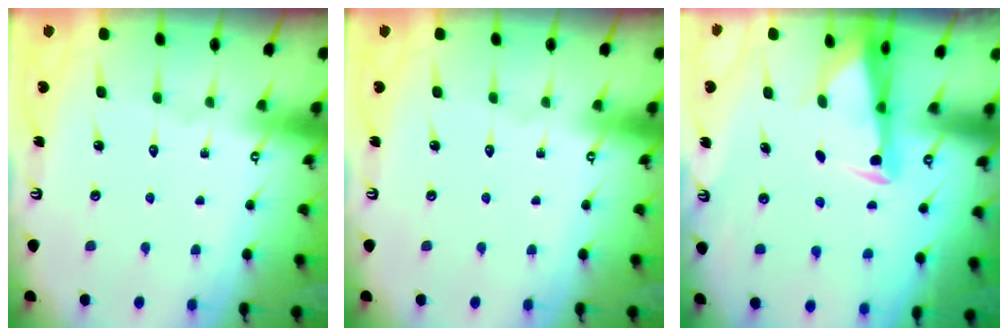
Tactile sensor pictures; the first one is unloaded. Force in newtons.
{"total": 0.0}
{"total": 2.9, "press": 2.9, "slide": 0.7}